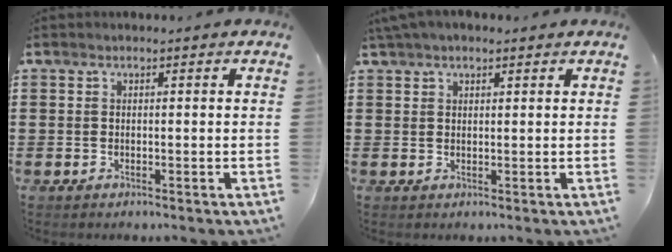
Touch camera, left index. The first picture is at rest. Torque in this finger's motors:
{"motor_torque": [1.07, -1.07, 0.17, 0.05]}